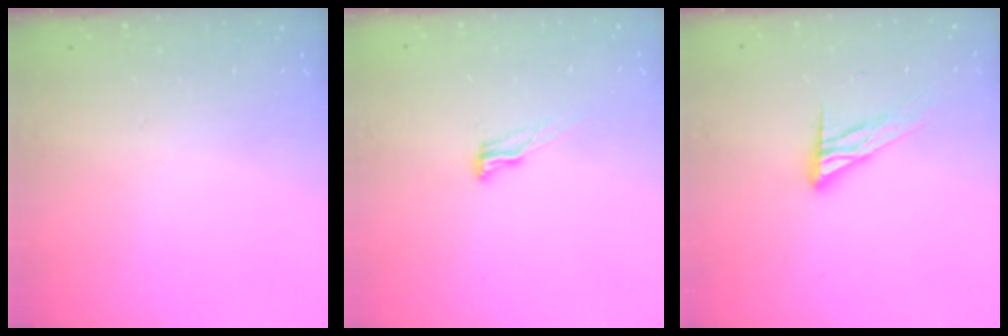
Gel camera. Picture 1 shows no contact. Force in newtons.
{"total": 6.9, "press": 6.9, "slide": 0.9}
{"total": 11.1, "press": 11.1, "slide": 0.9}